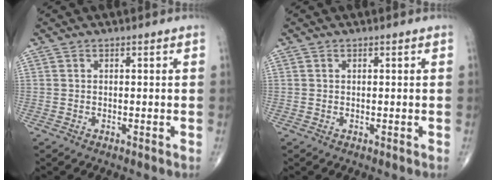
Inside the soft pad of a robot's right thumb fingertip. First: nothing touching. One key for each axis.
{"total": 0.0}